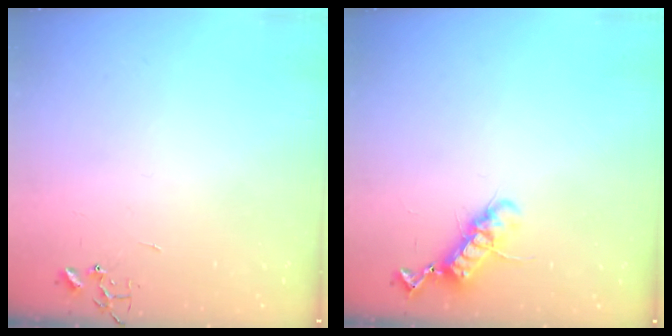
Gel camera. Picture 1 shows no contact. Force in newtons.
{"total": 11.7, "press": 11.6, "slide": 1.2}